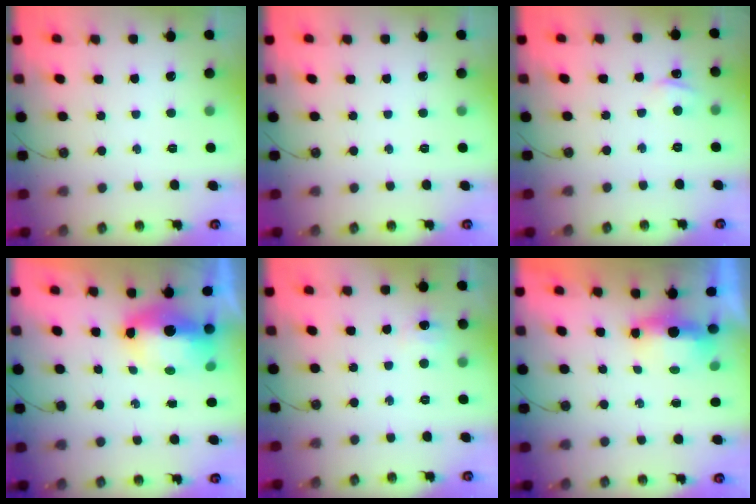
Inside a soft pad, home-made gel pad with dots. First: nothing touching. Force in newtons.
{"total": 0.0}
{"total": 1.9, "press": 1.9, "slide": 0.2}
{"total": 8.4, "press": 8.3, "slide": 1.4}
{"total": 6.0, "press": 6.0, "slide": 0.8}
{"total": 5.0, "press": 4.9, "slide": 1.3}